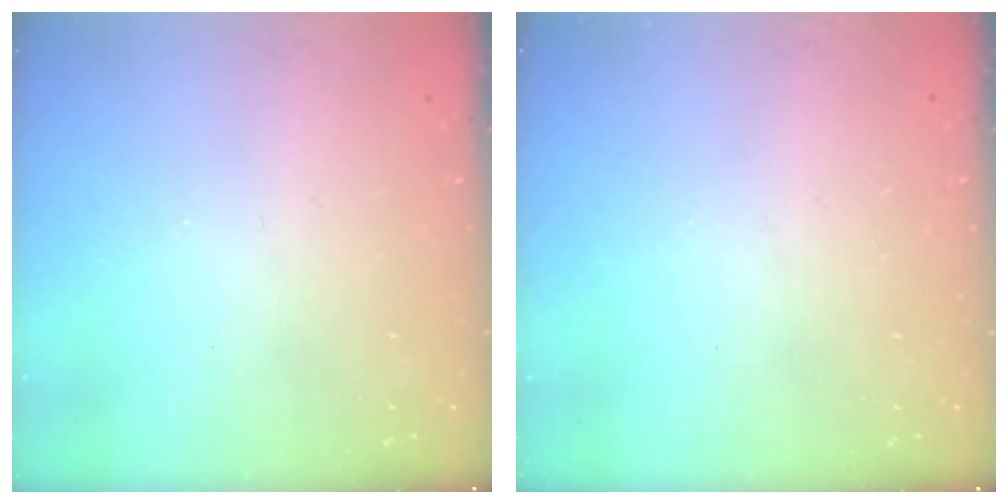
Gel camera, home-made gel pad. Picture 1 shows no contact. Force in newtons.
{"total": 0.0}